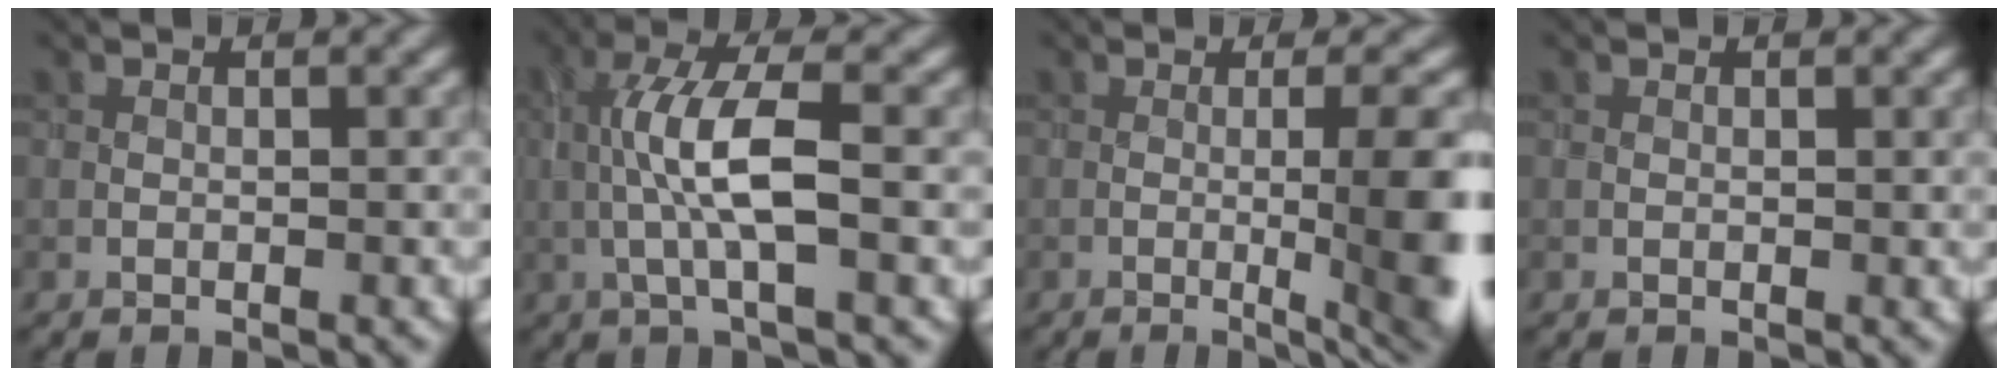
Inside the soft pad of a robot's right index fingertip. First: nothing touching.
{"total": 5.5, "force": [-0.4, 0.9, 5.4], "torque": [-0.113, 0.013, -0.011]}
{"total": 8.2, "force": [-1.5, 1.8, 7.9], "torque": [-0.098, -0.003, -0.015]}
{"total": 0.0}